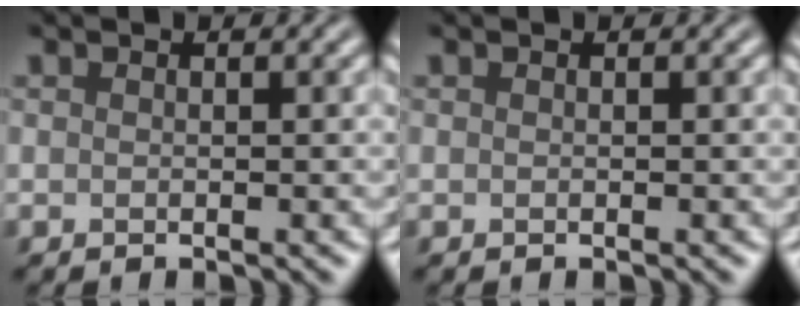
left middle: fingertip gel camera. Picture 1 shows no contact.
{"total": 0.0}